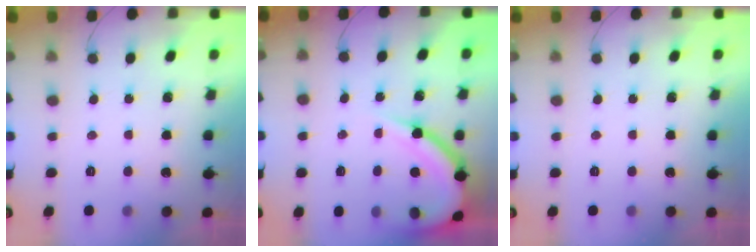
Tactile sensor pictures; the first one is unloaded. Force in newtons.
{"total": 10.9, "press": 10.9, "slide": 1.3}
{"total": 0.0}